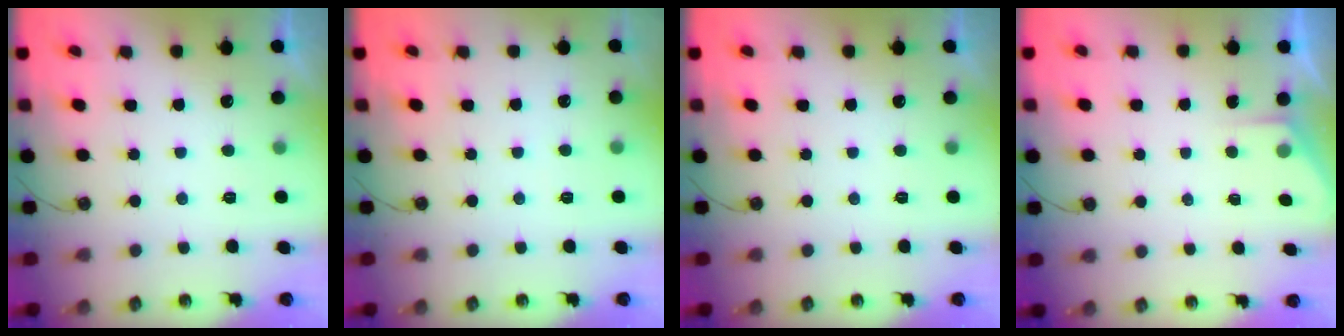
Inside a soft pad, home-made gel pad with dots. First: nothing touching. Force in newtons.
{"total": 3.0, "press": 2.9, "slide": 0.4}
{"total": 0.0}
{"total": 1.8, "press": 1.7, "slide": 0.3}